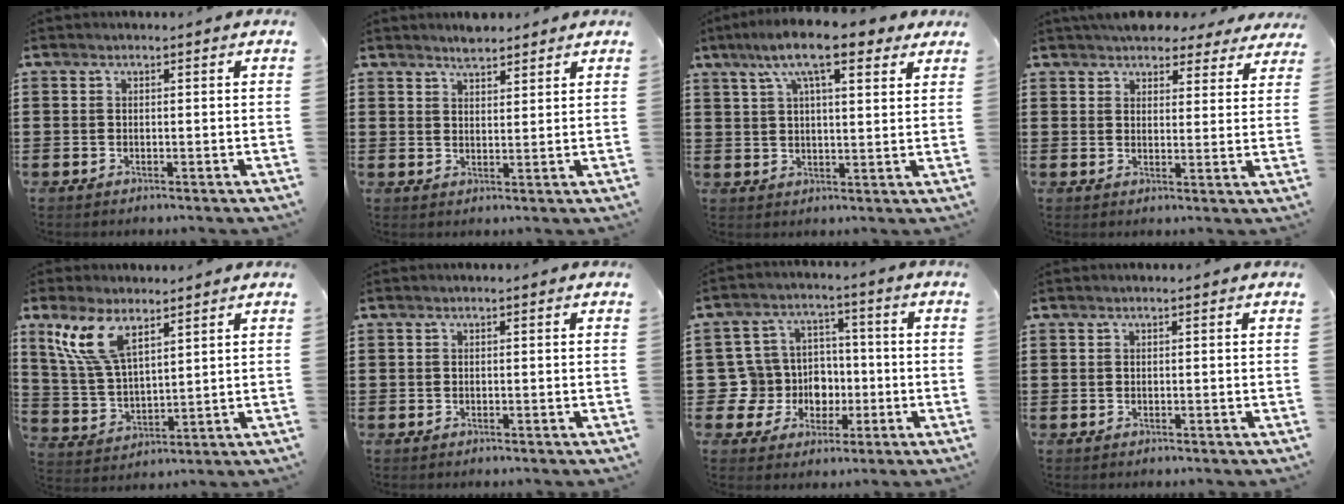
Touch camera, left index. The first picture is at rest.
{"total": 2.9, "force": [2.7, 0.7, 0.8], "torque": [-0.021, 0.000, 0.051]}
{"total": 10.8, "force": [6.9, 2.7, 7.8], "torque": [-0.151, -0.003, 0.120]}
{"total": 5.2, "force": [4.8, 1.4, 1.2], "torque": [-0.033, -0.011, 0.089]}
{"total": 10.0, "force": [6.0, 4.0, 6.9], "torque": [-0.163, -0.004, 0.109]}
{"total": 0.0}
{"total": 8.6, "force": [-0.5, 8.3, 2.1], "torque": [-0.087, 0.007, 0.000]}
{"total": 0.0}